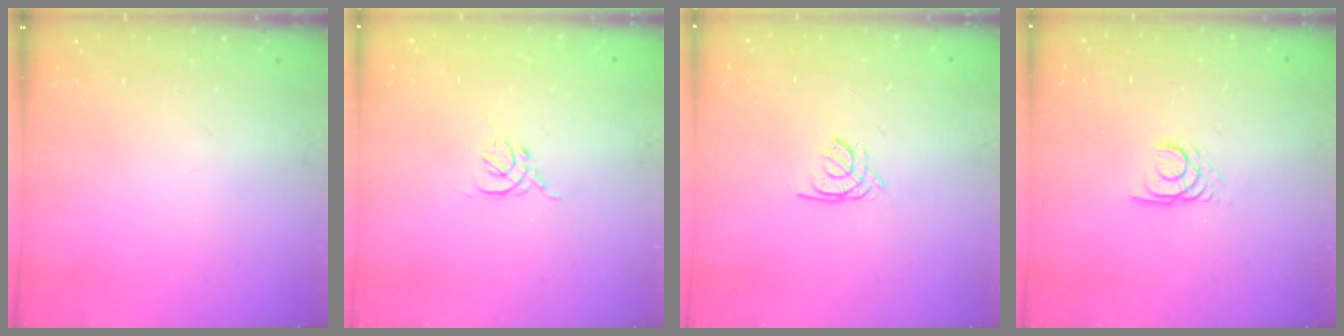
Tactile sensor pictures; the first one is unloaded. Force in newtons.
{"total": 1.6, "press": 1.5, "slide": 0.6}
{"total": 1.3, "press": 1.3, "slide": 0.4}
{"total": 2.7, "press": 2.7, "slide": 0.1}